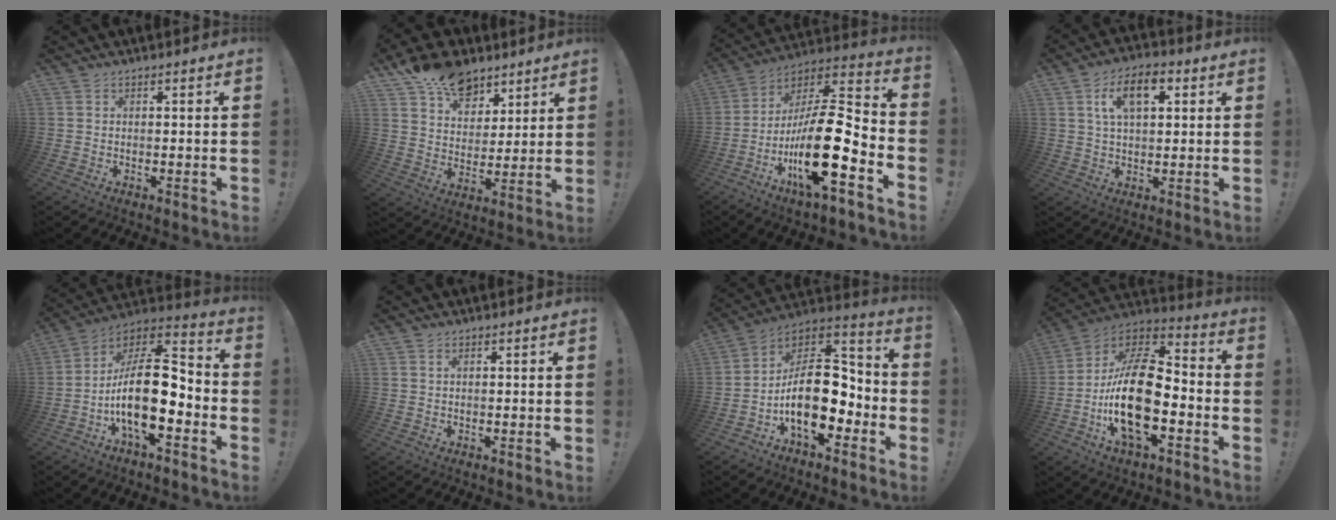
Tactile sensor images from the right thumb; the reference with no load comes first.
{"total": 15.9, "force": [10.7, 10.0, 6.1], "torque": [-0.096, -0.066, 0.201]}
{"total": 22.7, "force": [-7.6, 6.0, 20.5], "torque": [-0.375, 0.020, -0.132]}
{"total": 10.4, "force": [3.9, 5.3, 8.0], "torque": [-0.126, 0.007, 0.068]}
{"total": 19.7, "force": [-4.4, 8.4, 17.2], "torque": [-0.326, 0.016, -0.070]}
{"total": 0.8, "force": [0.3, 0.2, 0.6], "torque": [-0.011, 0.002, 0.005]}
{"total": 20.6, "force": [-4.5, 12.2, 16.0], "torque": [-0.271, 0.017, -0.068]}
{"total": 23.7, "force": [-5.2, 11.6, 20.1], "torque": [-0.389, 0.023, -0.085]}